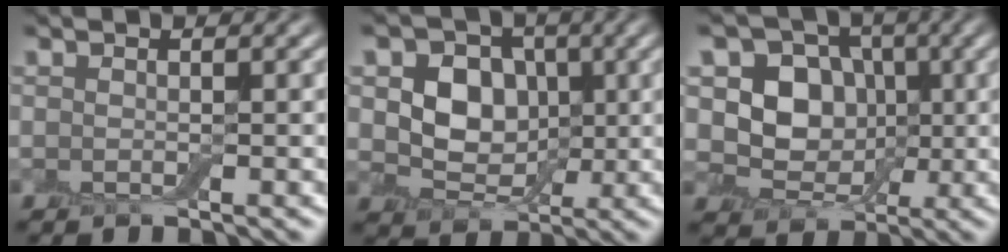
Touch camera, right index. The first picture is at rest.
{"total": 5.5, "force": [0.6, 4.6, 3.1], "torque": [-0.053, -0.006, -0.002]}
{"total": 6.2, "force": [0.2, 5.3, 3.1], "torque": [-0.032, -0.002, -0.016]}